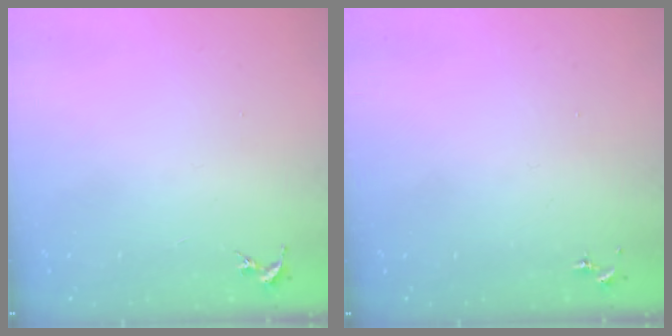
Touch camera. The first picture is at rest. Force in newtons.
{"total": 0.0}